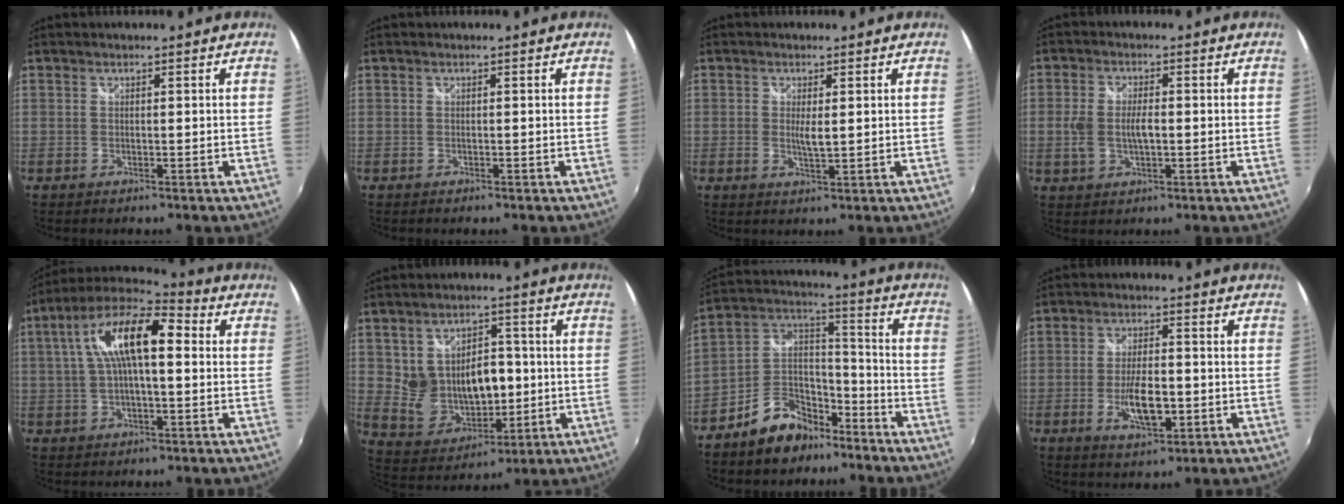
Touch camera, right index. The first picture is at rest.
{"total": 0.6, "force": [-0.5, 0.2, 0.2], "torque": [-0.006, -0.003, -0.008]}
{"total": 2.7, "force": [0.2, 0.9, 2.6], "torque": [-0.046, -0.005, 0.004]}
{"total": 6.4, "force": [-0.6, 3.5, 5.3], "torque": [-0.108, -0.002, -0.010]}
{"total": 15.2, "force": [2.4, 5.6, 13.9], "torque": [-0.251, 0.029, 0.030]}
{"total": 12.1, "force": [0.8, 9.1, 7.9], "torque": [-0.150, 0.003, 0.043]}
{"total": 12.3, "force": [-8.6, 7.1, 5.2], "torque": [-0.109, 0.056, -0.140]}
{"total": 8.4, "force": [-2.1, 3.3, 7.4], "torque": [-0.144, -0.007, -0.034]}